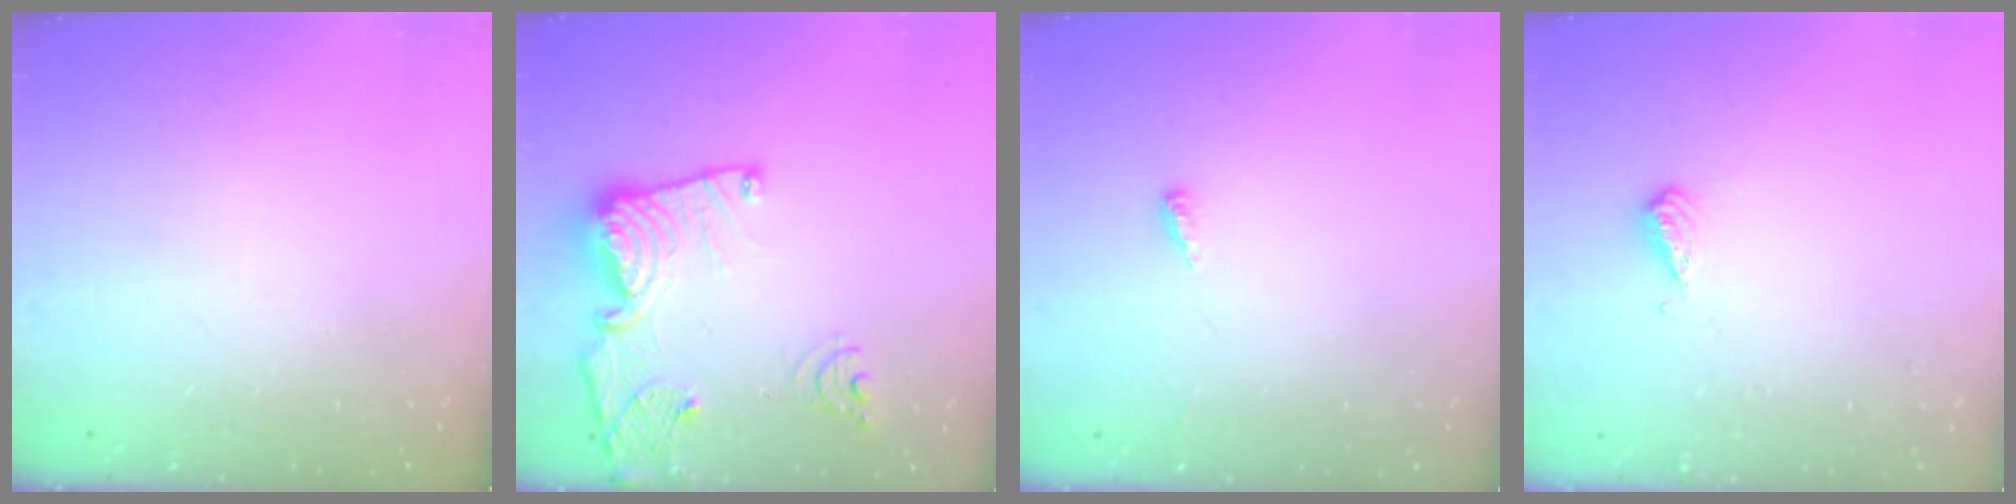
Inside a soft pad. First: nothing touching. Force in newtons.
{"total": 16.7, "press": 16.6, "slide": 1.6}
{"total": 2.8, "press": 2.8, "slide": 0.2}
{"total": 5.0, "press": 4.8, "slide": 1.3}